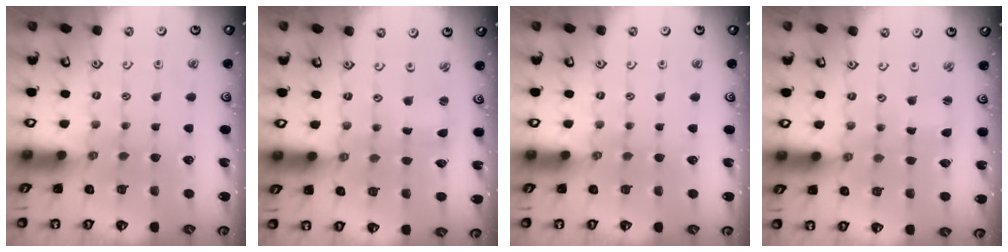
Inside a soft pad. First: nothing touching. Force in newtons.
{"total": 0.7, "press": 0.7, "slide": 0.1}
{"total": 0.0}
{"total": 1.3, "press": 1.3, "slide": 0.0}